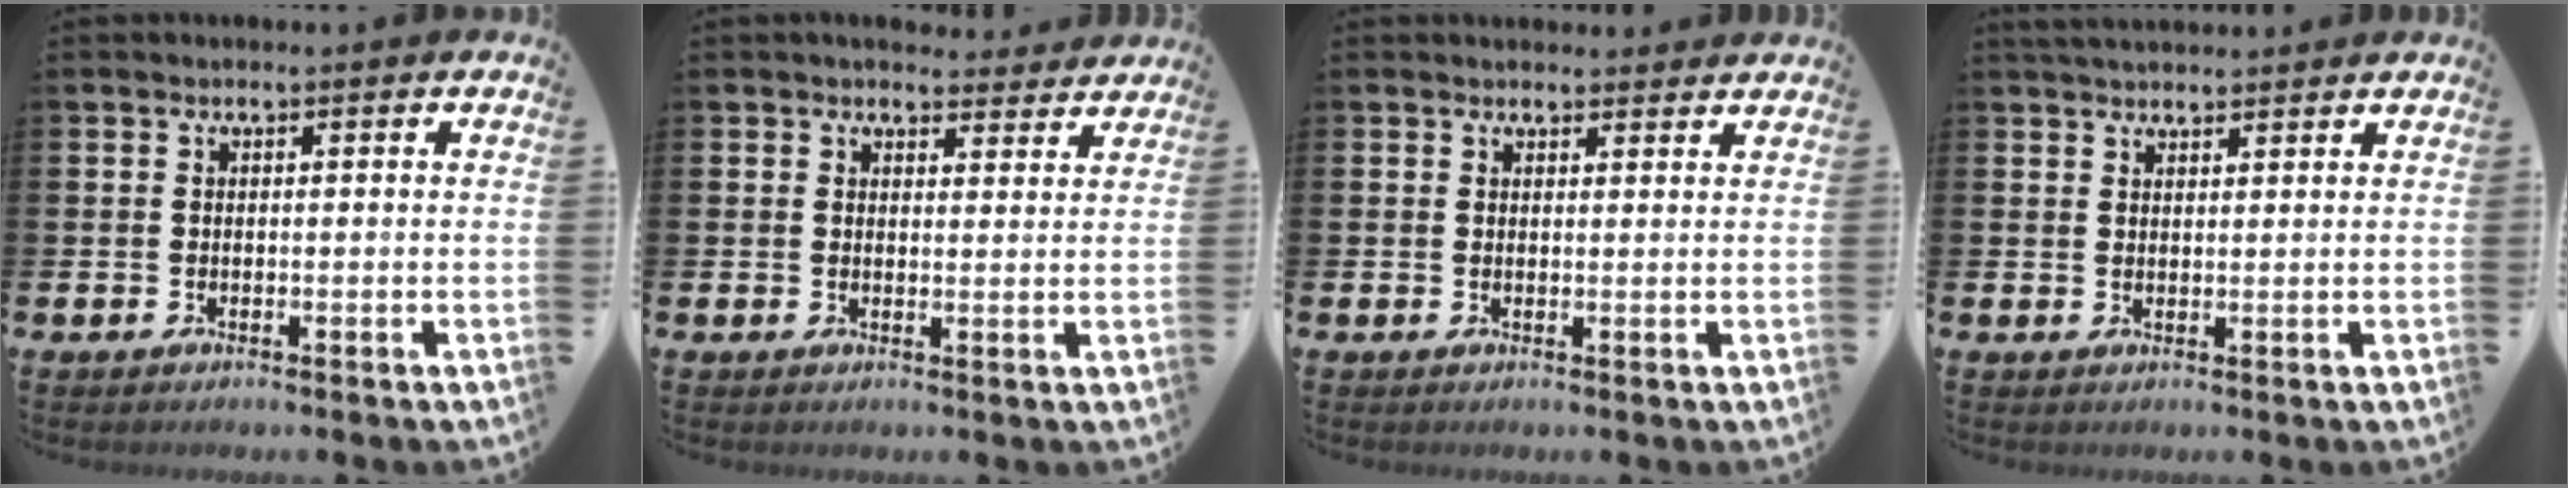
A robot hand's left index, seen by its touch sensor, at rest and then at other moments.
{"total": 3.2, "force": [3.1, 1.0, 0.0], "torque": [0.008, -0.017, 0.053]}
{"total": 1.7, "force": [1.6, 0.5, 0.0], "torque": [0.011, -0.008, 0.027]}
{"total": 2.6, "force": [2.5, 0.4, 0.4], "torque": [-0.002, -0.010, 0.044]}